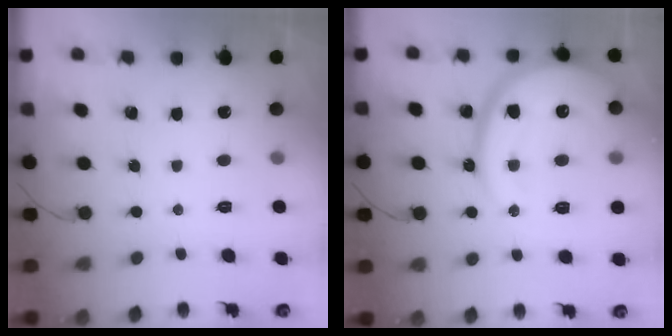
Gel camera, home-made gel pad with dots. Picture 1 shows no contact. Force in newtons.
{"total": 20.8, "press": 20.8, "slide": 1.6}